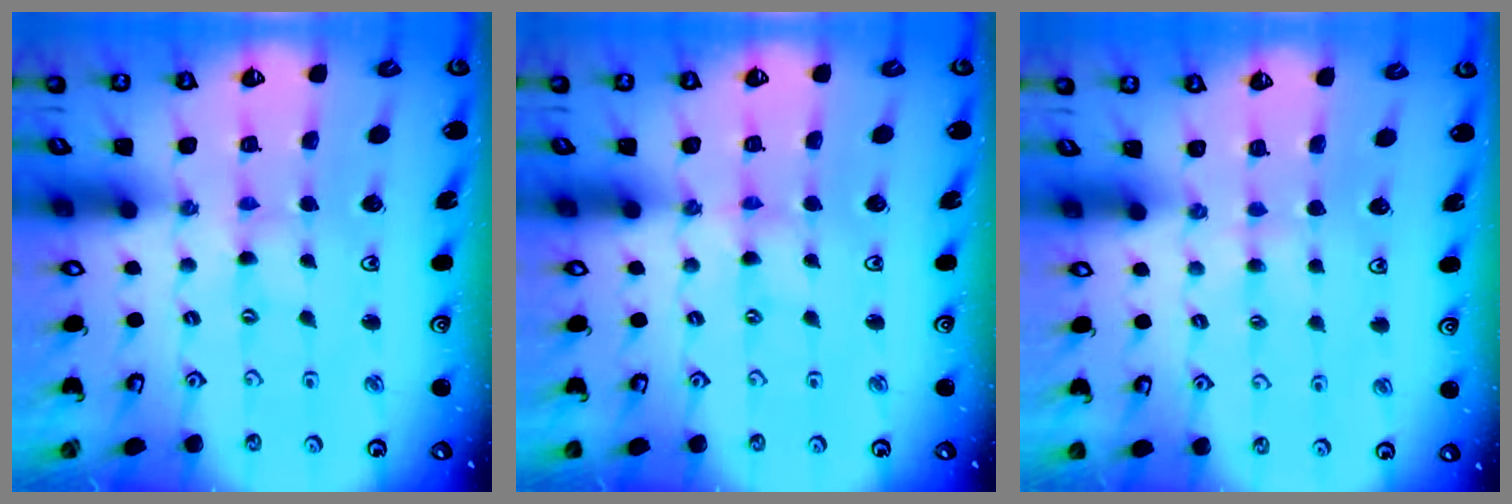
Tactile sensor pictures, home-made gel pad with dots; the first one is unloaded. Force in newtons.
{"total": 0.0}
{"total": 1.9, "press": 1.9, "slide": 0.4}